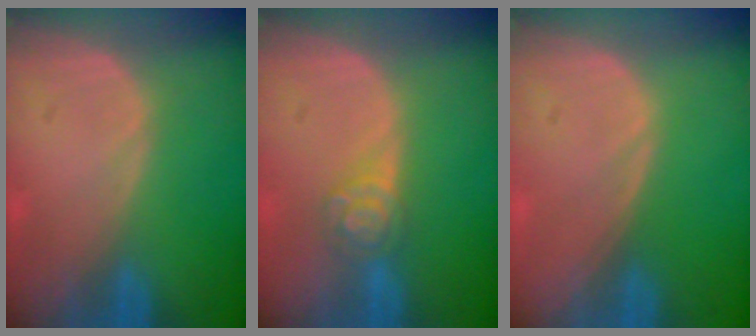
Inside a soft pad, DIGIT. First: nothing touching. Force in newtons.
{"total": 4.1, "press": 3.9, "slide": 1.2}
{"total": 0.0}